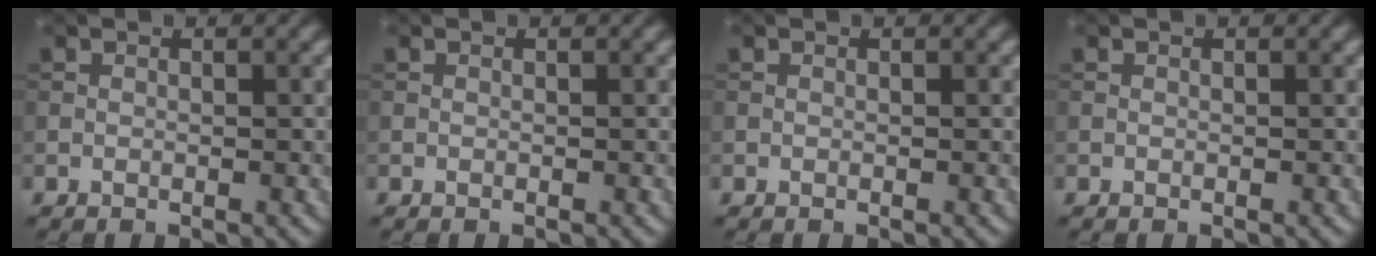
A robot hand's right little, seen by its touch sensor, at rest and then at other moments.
{"total": 0.0}
{"total": 0.0}
{"total": 0.0}